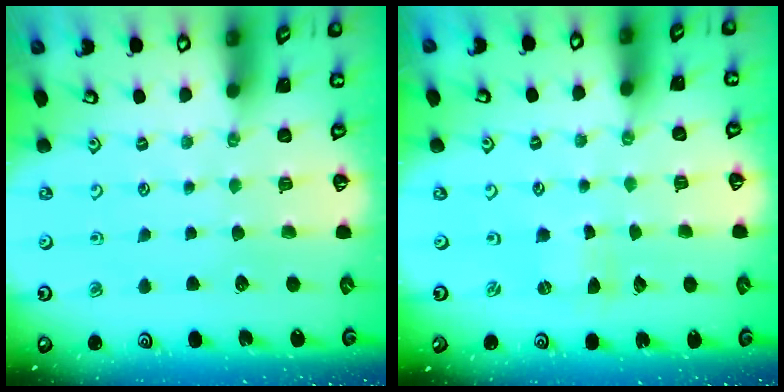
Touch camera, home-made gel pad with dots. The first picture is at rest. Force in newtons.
{"total": 0.0}